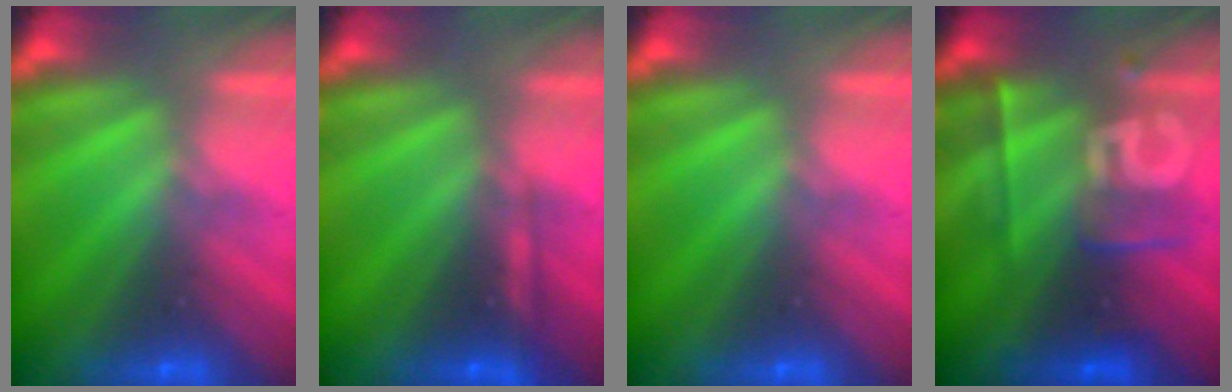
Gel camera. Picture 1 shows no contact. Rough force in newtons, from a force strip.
{"total": 2.2}
{"total": 0.0}
{"total": 2.4}